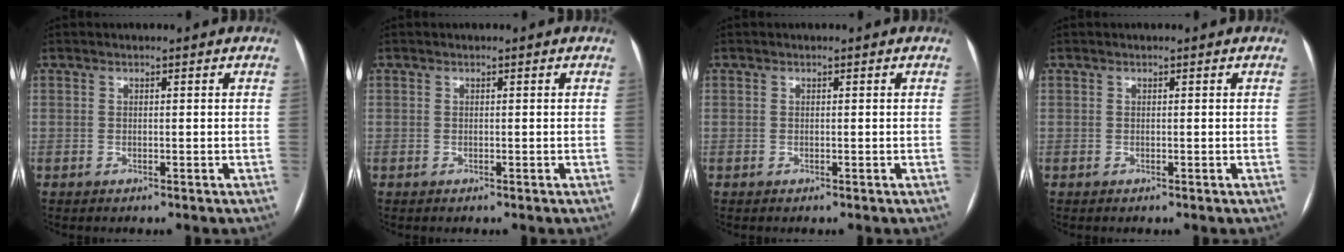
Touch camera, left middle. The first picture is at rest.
{"total": 0.0}
{"total": 0.0}
{"total": 0.0}